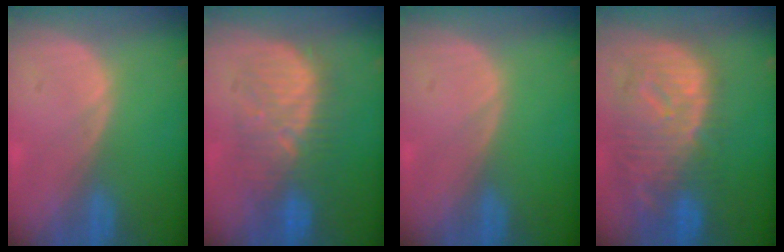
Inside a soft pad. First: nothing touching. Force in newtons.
{"total": 8.9, "press": 8.9, "slide": 0.4}
{"total": 0.0}
{"total": 12.5, "press": 10.8, "slide": 6.3}